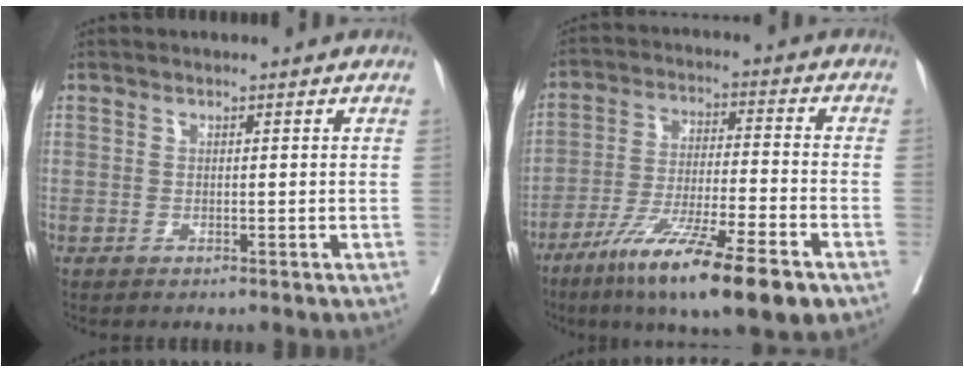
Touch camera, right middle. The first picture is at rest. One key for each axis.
{"total": 16.5, "fx": -10.3, "fy": 1.0, "fz": 12.9, "tx": -0.208, "ty": -0.045, "tz": -0.176}